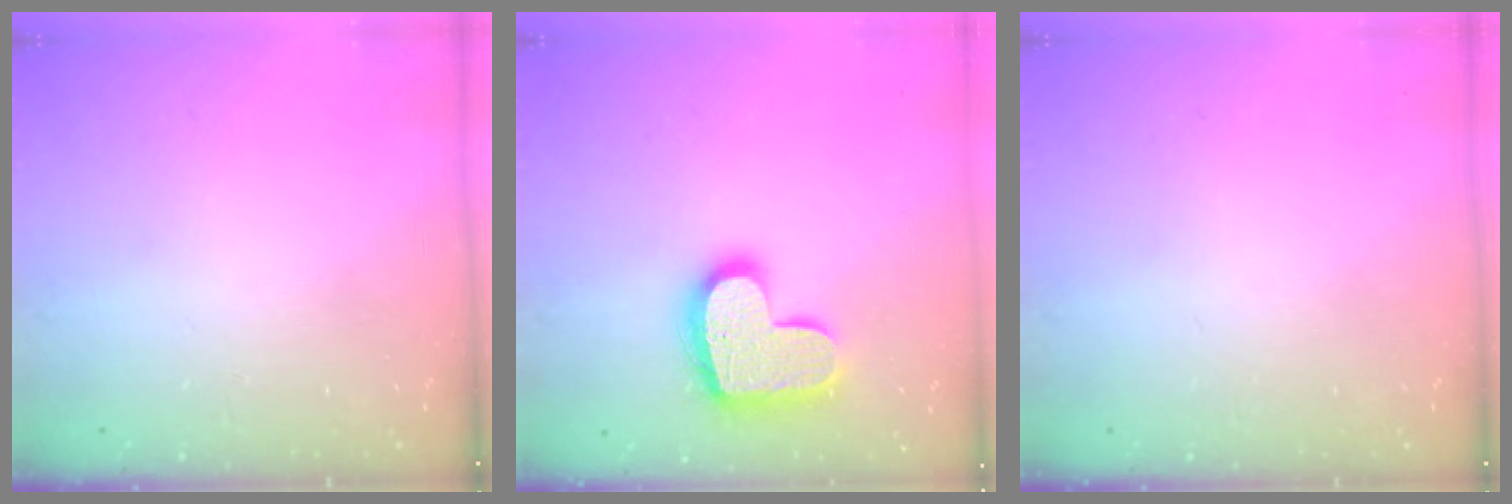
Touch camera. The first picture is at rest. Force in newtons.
{"total": 17.4, "press": 17.4, "slide": 0.9}
{"total": 0.0}